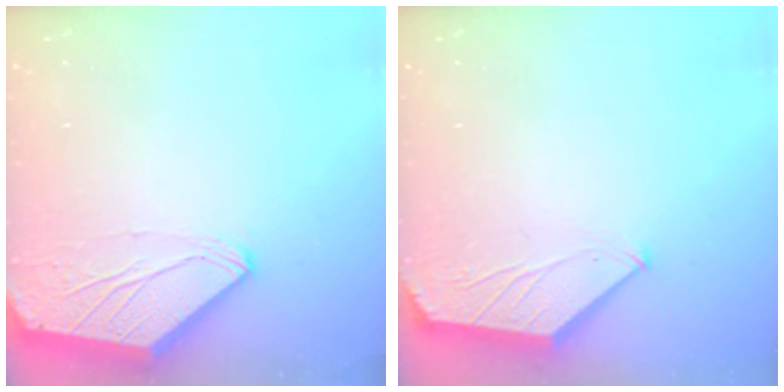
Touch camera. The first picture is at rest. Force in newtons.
{"total": 1.7, "press": 1.6, "slide": 0.4}